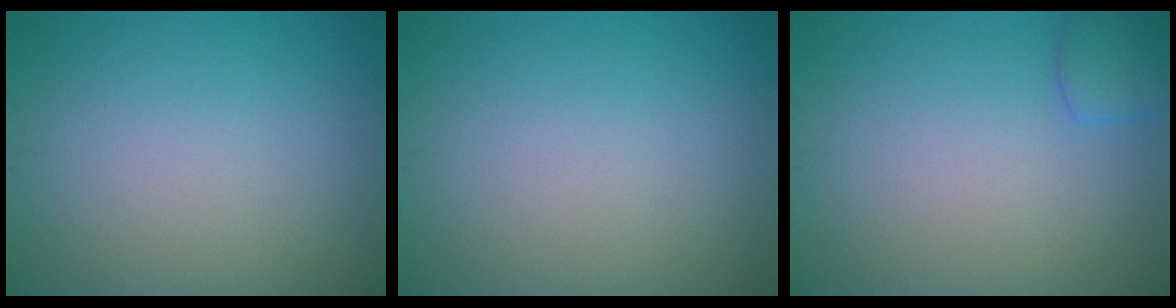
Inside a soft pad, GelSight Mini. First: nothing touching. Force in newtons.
{"total": 0.0}
{"total": 2.0, "press": 2.0, "slide": 0.1}